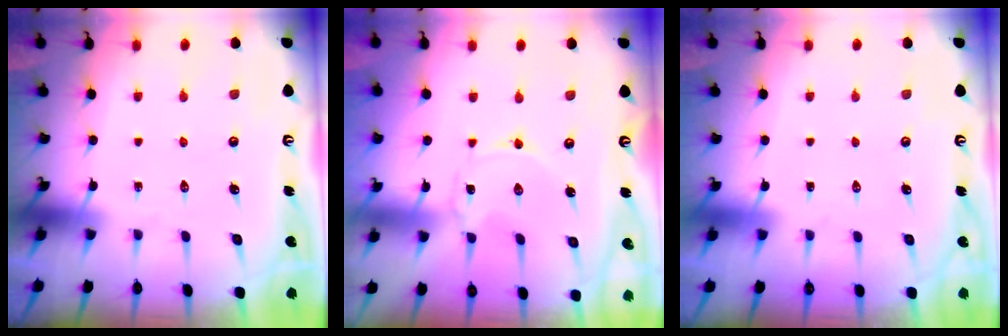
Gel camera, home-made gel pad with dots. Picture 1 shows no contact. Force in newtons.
{"total": 0.0}
{"total": 1.6, "press": 1.6, "slide": 0.1}